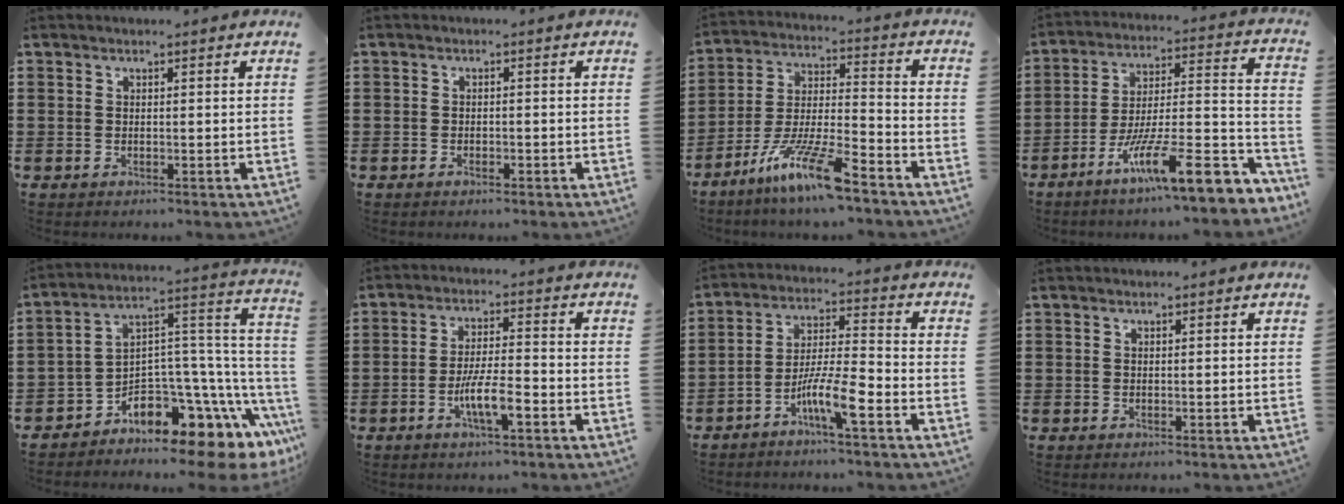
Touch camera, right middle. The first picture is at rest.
{"total": 1.3, "force": [-1.0, 0.6, 0.8], "torque": [-0.017, -0.001, -0.019]}
{"total": 11.6, "force": [-8.6, 1.3, 7.7], "torque": [-0.159, 0.008, -0.170]}
{"total": 13.8, "force": [-8.9, 2.0, 10.4], "torque": [-0.152, 0.008, -0.156]}
{"total": 7.0, "force": [-5.7, 2.3, 3.3], "torque": [-0.084, -0.042, -0.123]}
{"total": 6.2, "force": [-2.7, 1.4, 5.4], "torque": [-0.108, -0.004, -0.054]}
{"total": 7.6, "force": [-4.7, 1.0, 5.9], "torque": [-0.116, -0.003, -0.090]}
{"total": 0.0}